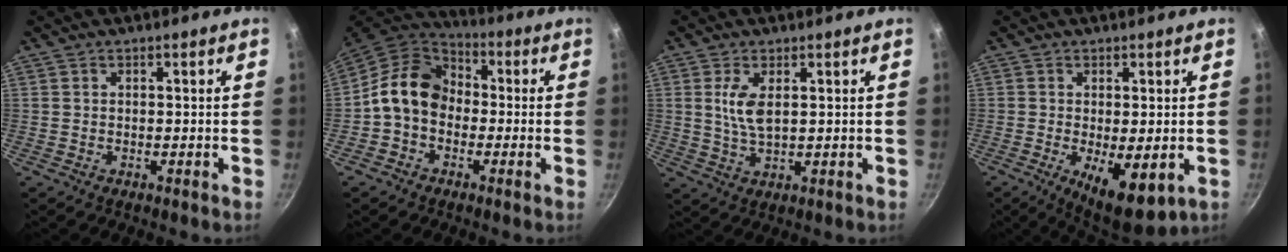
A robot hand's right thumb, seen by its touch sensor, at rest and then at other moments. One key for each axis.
{"total": 12.1, "fx": -0.7, "fy": 9.5, "fz": 7.4, "tx": -0.098, "ty": 0.038, "tz": -0.035}
{"total": 5.6, "fx": 1.4, "fy": 2.5, "fz": 4.9, "tx": -0.095, "ty": -0.009, "tz": 0.030}
{"total": 9.6, "fx": -2.4, "fy": 3.6, "fz": 8.6, "tx": -0.122, "ty": -0.011, "tz": -0.021}